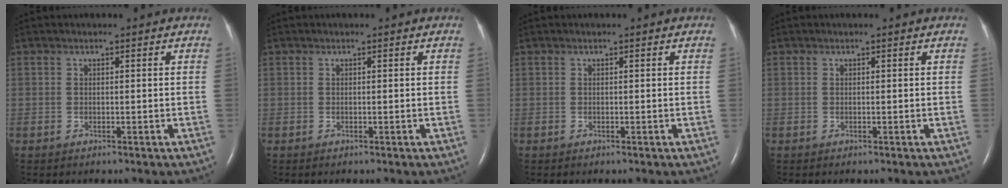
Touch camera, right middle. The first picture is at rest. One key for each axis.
{"total": 0.0}
{"total": 0.0}
{"total": 0.0}